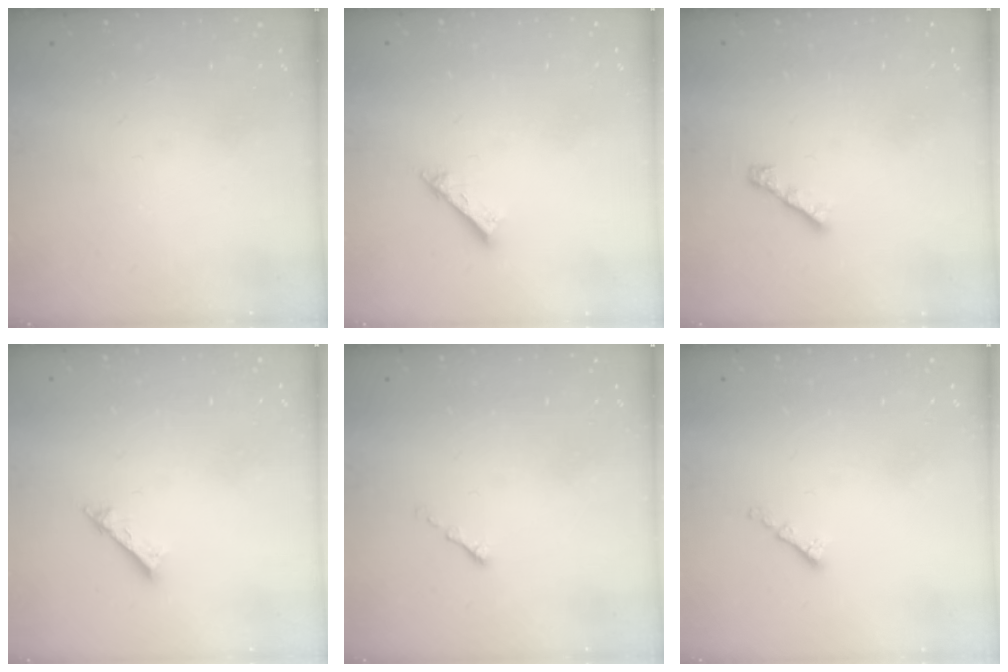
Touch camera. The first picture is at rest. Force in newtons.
{"total": 2.6, "press": 2.6, "slide": 0.1}
{"total": 4.1, "press": 4.0, "slide": 0.7}
{"total": 2.2, "press": 2.1, "slide": 0.4}
{"total": 0.0}
{"total": 1.4, "press": 1.3, "slide": 0.5}